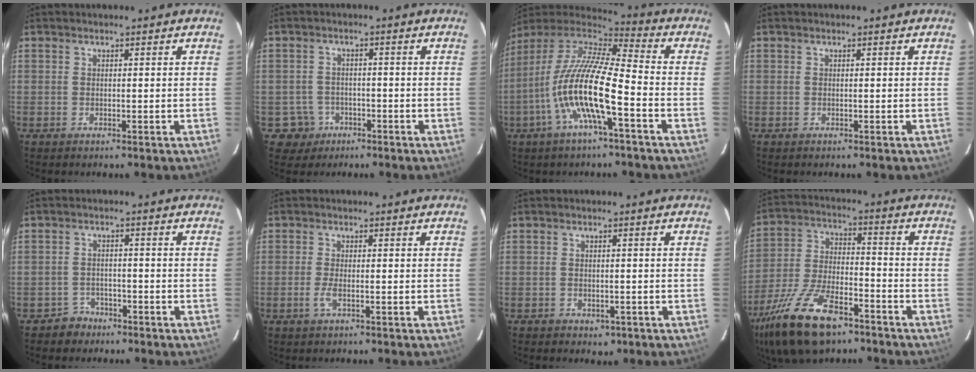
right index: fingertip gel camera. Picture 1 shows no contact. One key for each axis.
{"total": 4.8, "fx": -2.1, "fy": 4.3, "fz": 0.0, "tx": -0.013, "ty": 0.020, "tz": -0.031}
{"total": 16.7, "fx": -5.8, "fy": 3.0, "fz": 15.4, "tx": -0.285, "ty": -0.014, "tz": -0.118}
{"total": 0.0}
{"total": 3.6, "fx": -2.6, "fy": 2.4, "fz": -0.2, "tx": -0.003, "ty": 0.013, "tz": -0.043}
{"total": 2.2, "fx": -0.9, "fy": 0.6, "fz": 2.0, "tx": -0.041, "ty": -0.004, "tz": -0.018}
{"total": 2.8, "fx": -1.3, "fy": 2.2, "fz": 1.2, "tx": -0.024, "ty": 0.000, "tz": -0.009}
{"total": 19.2, "fx": -12.6, "fy": 7.7, "fz": 12.2, "tx": -0.262, "ty": -0.027, "tz": -0.229}